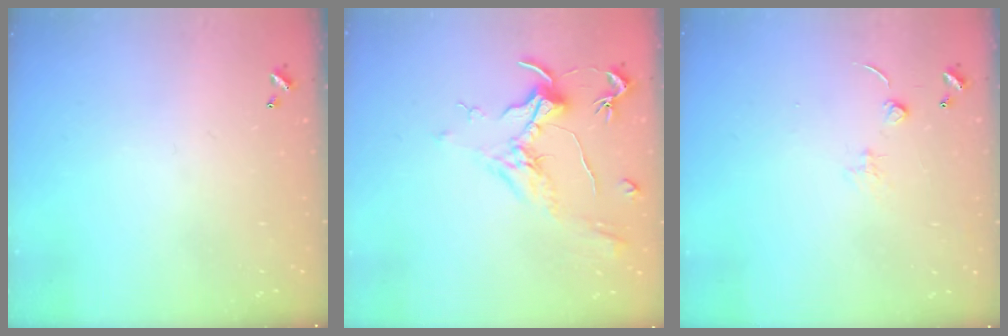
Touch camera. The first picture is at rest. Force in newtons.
{"total": 2.0, "press": 1.8, "slide": 0.8}
{"total": 0.9, "press": 0.9, "slide": 0.3}